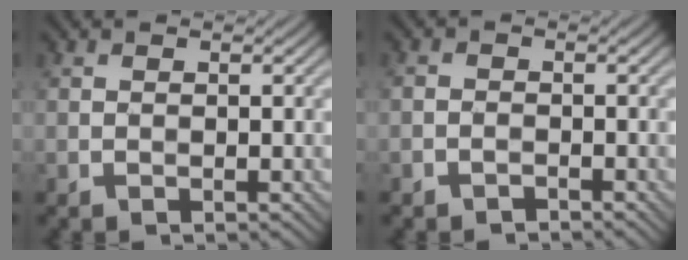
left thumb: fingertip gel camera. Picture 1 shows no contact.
{"total": 1.1, "force": [-0.9, 0.6, 0.1], "torque": [-0.006, 0.003, -0.020]}